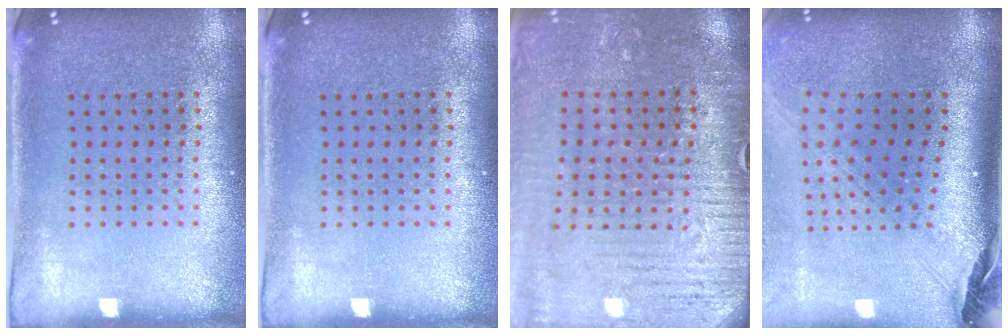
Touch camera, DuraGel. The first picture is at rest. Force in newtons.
{"total": 0.0}
{"total": 3.7, "press": 3.7, "slide": 0.5}
{"total": 2.9, "press": 2.1, "slide": 2.0}